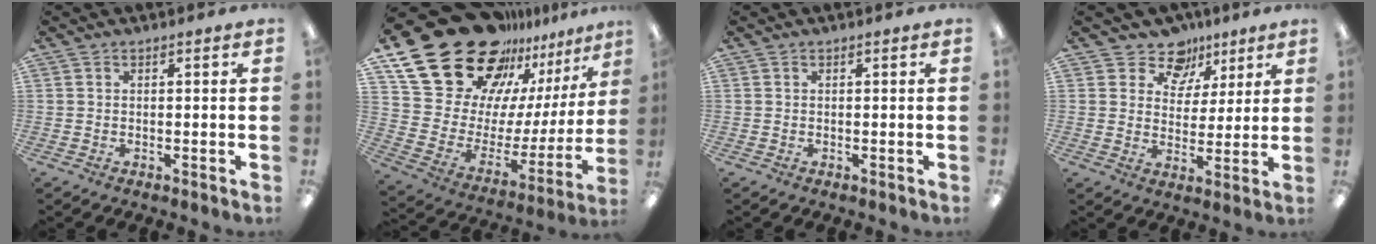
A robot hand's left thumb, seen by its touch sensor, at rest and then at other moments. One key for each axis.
{"total": 29.3, "fx": 21.0, "fy": 15.0, "fz": 13.8, "tx": -0.250, "ty": -0.157, "tz": 0.400}
{"total": 0.0}
{"total": 9.8, "fx": 6.7, "fy": 6.8, "fz": 2.3, "tx": -0.044, "ty": -0.040, "tz": 0.125}